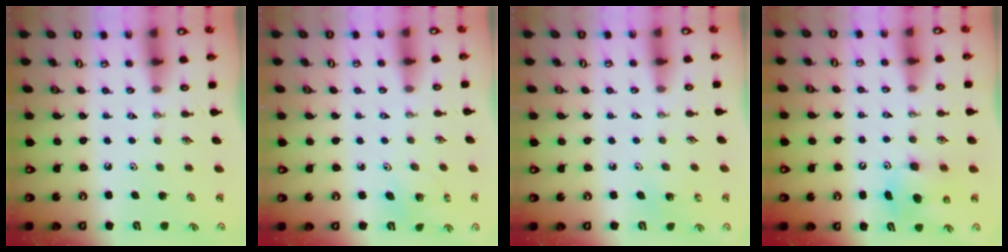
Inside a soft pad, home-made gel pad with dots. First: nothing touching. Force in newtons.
{"total": 3.0, "press": 3.0, "slide": 0.1}
{"total": 3.3, "press": 3.3, "slide": 0.3}
{"total": 8.5, "press": 8.4, "slide": 1.0}